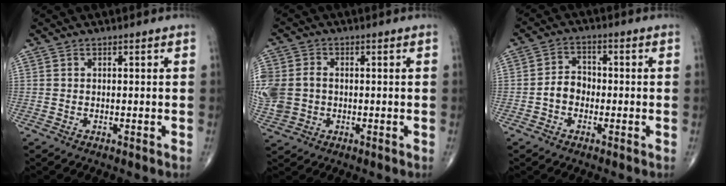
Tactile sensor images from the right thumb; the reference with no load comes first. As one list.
[{"total": 14.2, "force": [-0.5, 11.9, 7.8], "torque": [-0.220, 0.015, 0.001]}, {"total": 4.6, "force": [-1.3, 3.6, 2.6], "torque": [-0.027, 0.022, -0.032]}]